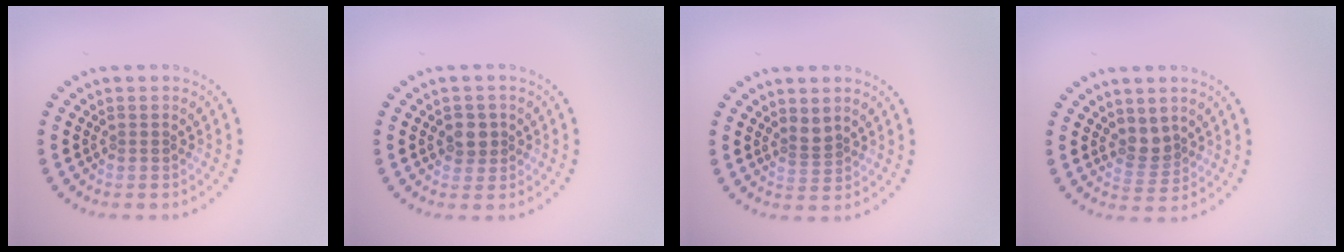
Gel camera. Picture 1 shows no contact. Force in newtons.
{"total": 1.8, "press": 1.6, "slide": 0.7}
{"total": 1.2, "press": 0.8, "slide": 0.9}
{"total": 2.0, "press": 1.5, "slide": 1.3}